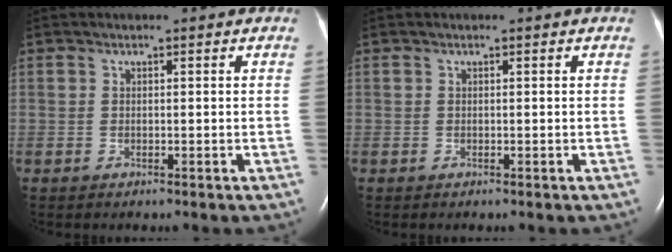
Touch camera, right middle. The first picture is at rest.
{"total": 0.0}